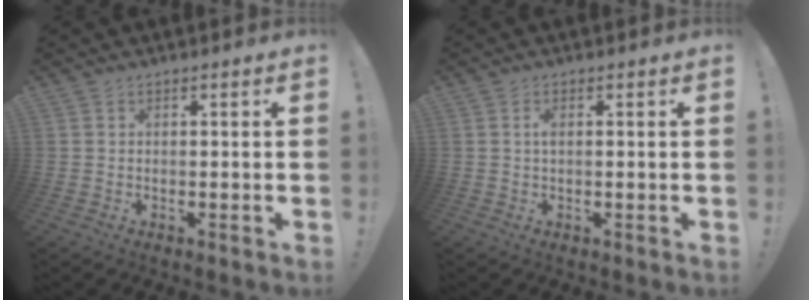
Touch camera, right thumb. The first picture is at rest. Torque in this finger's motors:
{"motor_torque": [0.00, -0.12, 0.46, -0.27, 0.09]}